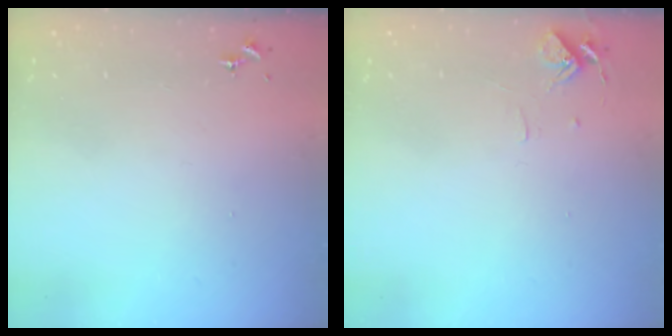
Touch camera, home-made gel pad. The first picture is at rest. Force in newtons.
{"total": 6.2, "press": 6.2, "slide": 0.5}